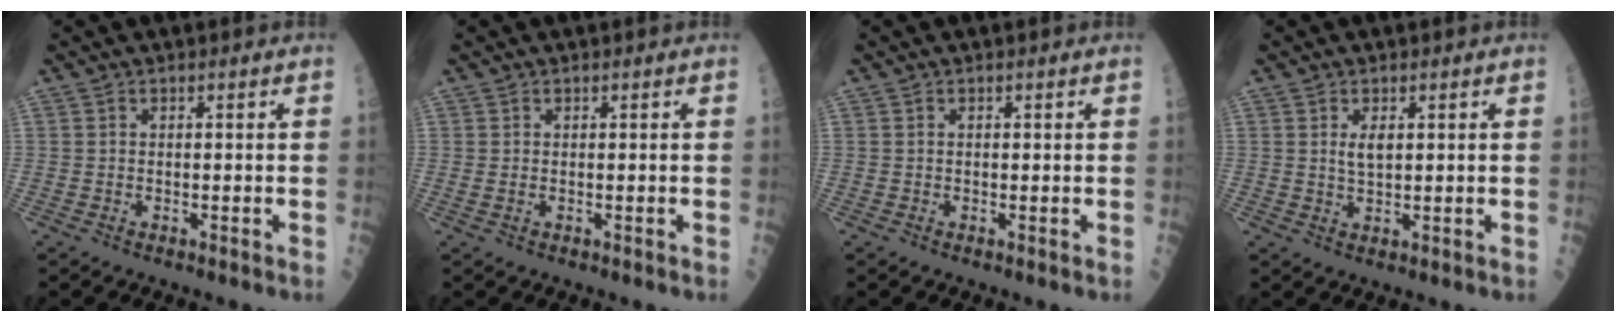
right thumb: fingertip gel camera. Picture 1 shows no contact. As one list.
[{"total": 0.7, "force": [0.2, 0.3, 0.6], "torque": [-0.016, 0.003, 0.006]}, {"total": 0.0}, {"total": 2.6, "force": [0.9, 1.2, 2.2], "torque": [-0.035, -0.007, 0.017]}]